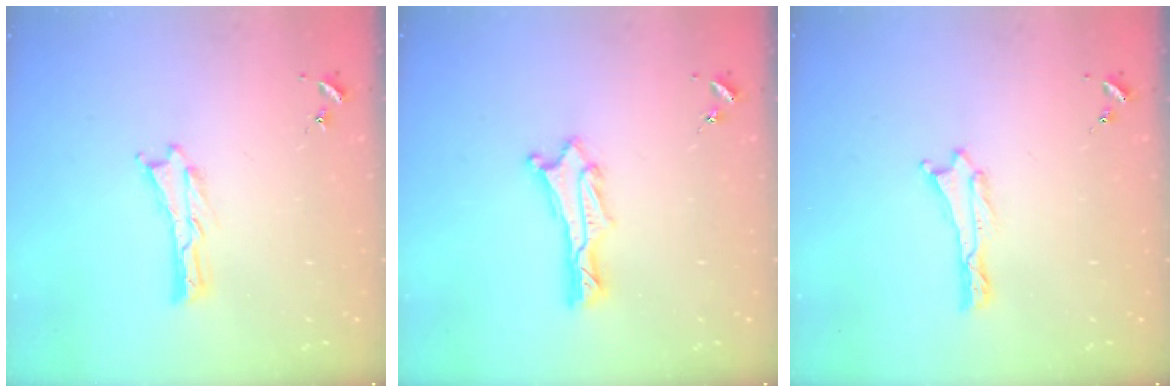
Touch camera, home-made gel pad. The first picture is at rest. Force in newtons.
{"total": 1.3, "press": 1.2, "slide": 0.1}
{"total": 0.0}